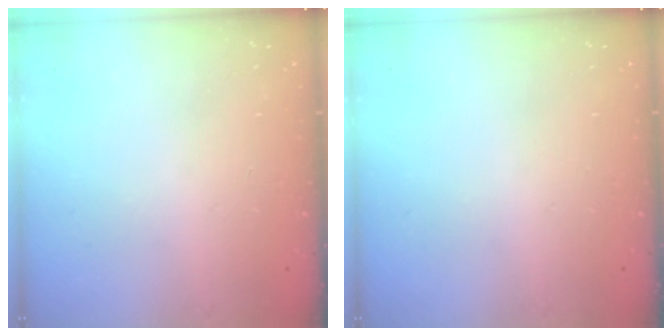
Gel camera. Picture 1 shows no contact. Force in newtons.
{"total": 0.0}